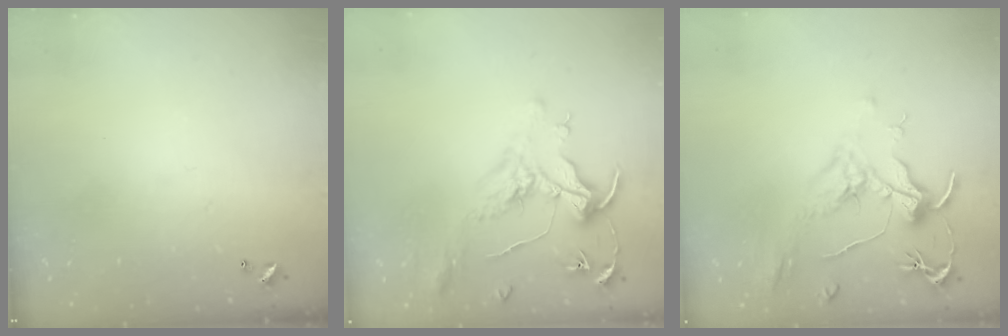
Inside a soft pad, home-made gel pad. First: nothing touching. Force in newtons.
{"total": 1.6, "press": 1.4, "slide": 0.7}
{"total": 2.1, "press": 2.0, "slide": 0.8}